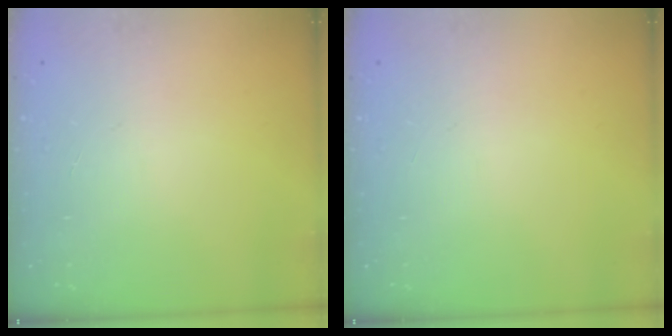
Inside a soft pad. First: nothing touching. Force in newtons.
{"total": 0.0}